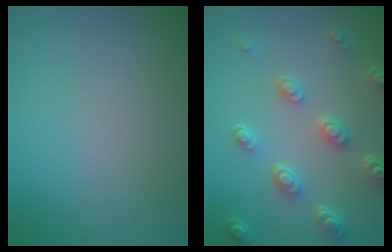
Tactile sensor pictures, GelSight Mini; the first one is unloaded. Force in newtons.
{"total": 4.6, "press": 3.6, "slide": 2.8}